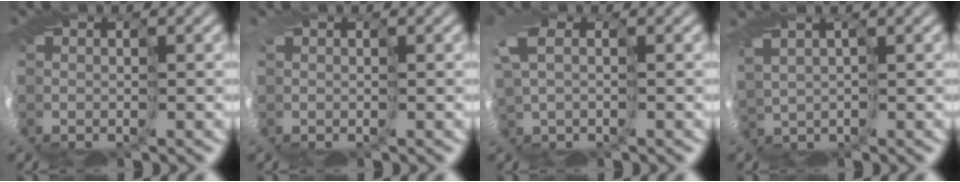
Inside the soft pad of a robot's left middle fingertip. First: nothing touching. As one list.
[{"total": 1.5, "force": [-0.2, -1.0, -1.1], "torque": [0.028, -0.005, -0.001]}, {"total": 1.0, "force": [0.4, -0.1, 0.9], "torque": [-0.051, -0.005, 0.014]}, {"total": 2.7, "force": [1.0, -1.9, -1.6], "torque": [0.013, 0.007, 0.023]}]